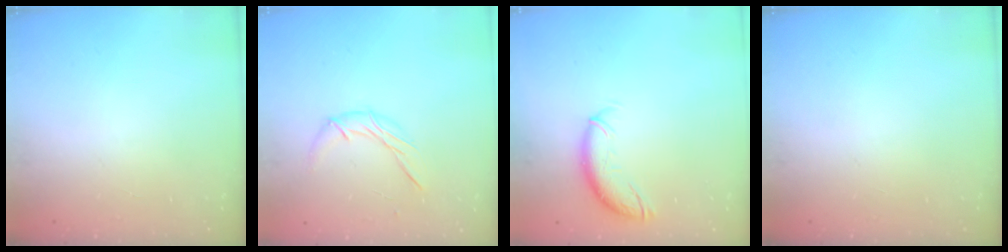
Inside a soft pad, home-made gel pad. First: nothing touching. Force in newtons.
{"total": 6.8, "press": 6.8, "slide": 0.7}
{"total": 9.9, "press": 9.8, "slide": 1.4}
{"total": 0.0}